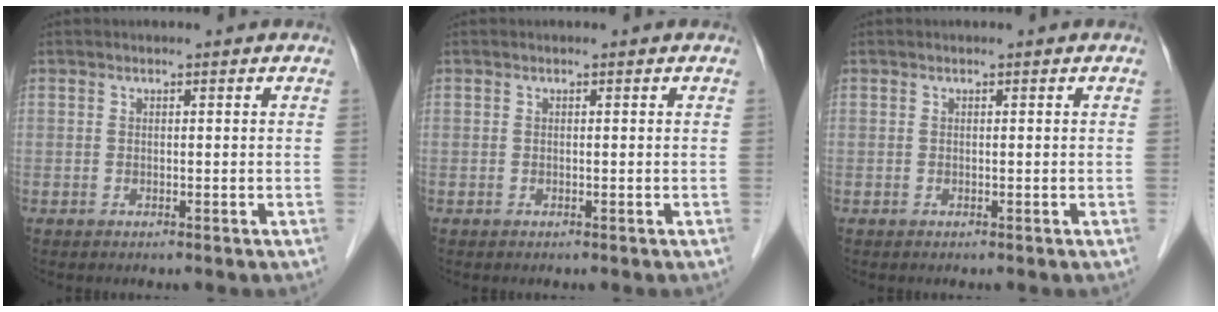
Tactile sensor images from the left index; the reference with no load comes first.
{"total": 0.0}
{"total": 0.0}